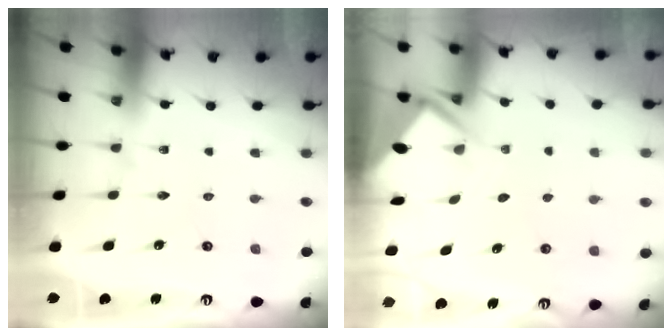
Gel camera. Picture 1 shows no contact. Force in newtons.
{"total": 3.7, "press": 3.7, "slide": 0.3}